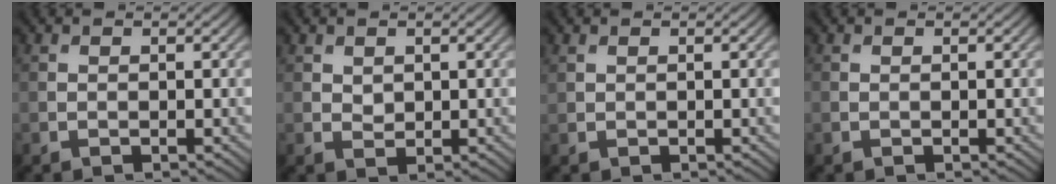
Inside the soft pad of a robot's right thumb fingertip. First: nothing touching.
{"total": 1.1, "force": [0.7, 0.8, 0.5], "torque": [-0.012, -0.002, 0.017]}
{"total": 0.5, "force": [0.5, 0.1, 0.2], "torque": [-0.009, 0.002, 0.013]}
{"total": 0.0}